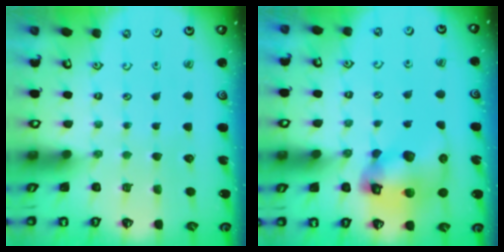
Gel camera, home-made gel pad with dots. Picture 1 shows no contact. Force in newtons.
{"total": 13.8, "press": 13.6, "slide": 2.1}